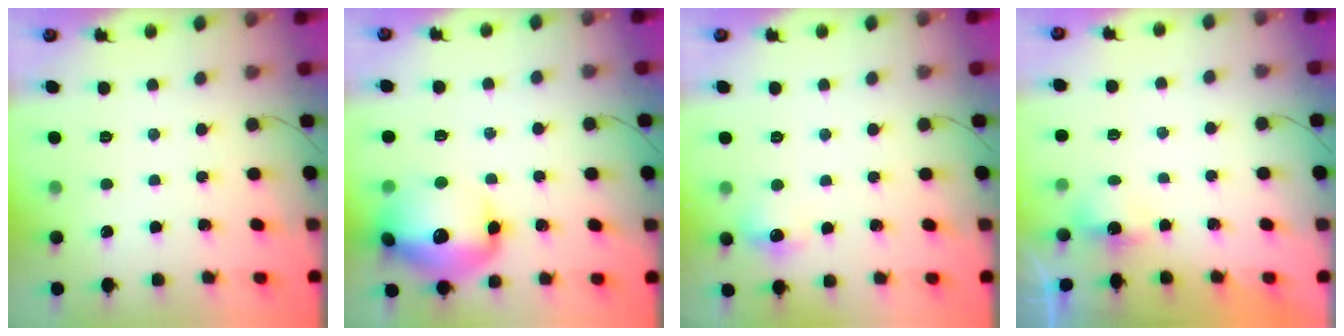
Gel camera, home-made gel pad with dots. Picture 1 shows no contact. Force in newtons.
{"total": 17.8, "press": 17.6, "slide": 2.3}
{"total": 7.5, "press": 7.3, "slide": 1.6}
{"total": 2.9, "press": 2.8, "slide": 0.8}